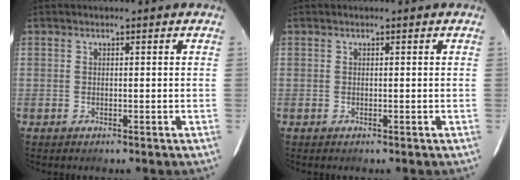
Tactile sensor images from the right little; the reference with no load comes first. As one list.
[{"total": 0.0}]